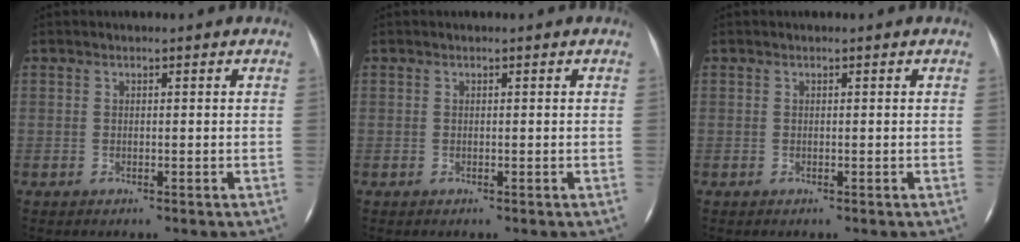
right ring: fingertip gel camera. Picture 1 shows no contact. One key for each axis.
{"total": 0.0}
{"total": 0.0}